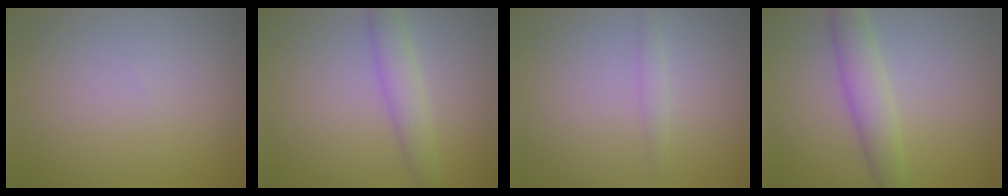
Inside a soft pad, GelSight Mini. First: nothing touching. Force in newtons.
{"total": 2.7, "press": 2.7, "slide": 0.0}
{"total": 0.9, "press": 0.9, "slide": 0.1}
{"total": 3.5, "press": 3.5, "slide": 0.1}